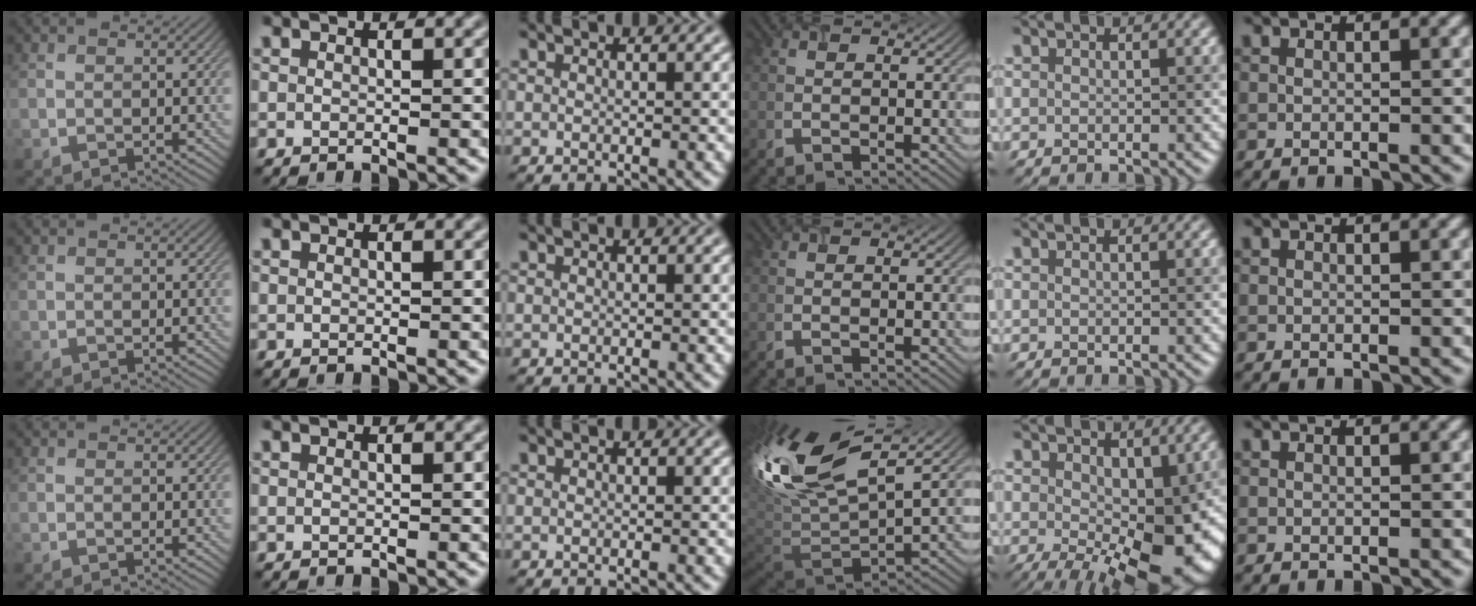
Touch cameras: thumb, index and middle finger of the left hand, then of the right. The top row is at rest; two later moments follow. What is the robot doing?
{"motion": "close", "object": "airpods case & airpods"}